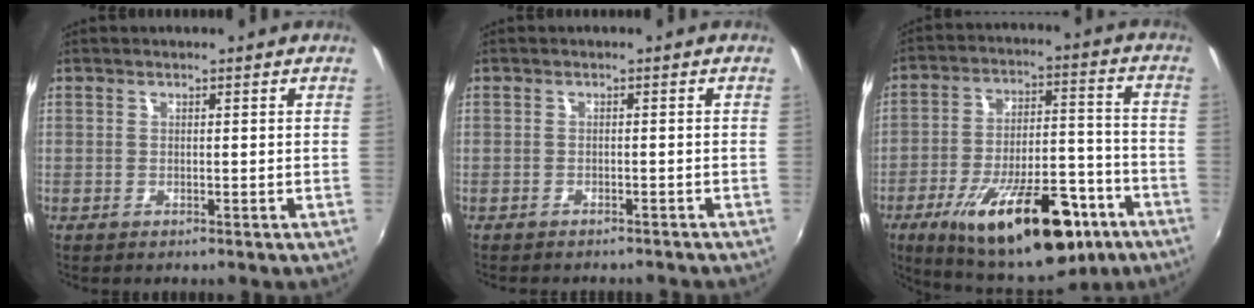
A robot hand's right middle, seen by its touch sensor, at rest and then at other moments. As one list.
[{"total": 4.1, "force": [-3.7, 1.2, 1.4], "torque": [-0.035, -0.013, -0.053]}, {"total": 24.0, "force": [-13.8, 9.1, 17.4], "torque": [-0.285, -0.015, -0.196]}]